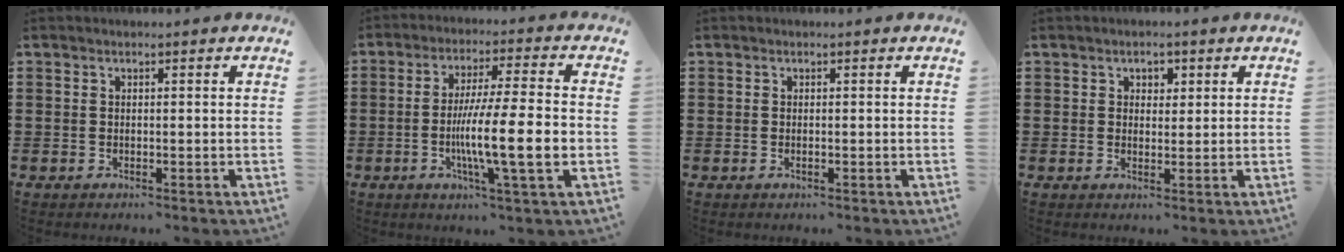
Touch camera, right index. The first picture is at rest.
{"total": 12.2, "force": [-2.6, 1.1, 11.9], "torque": [-0.209, -0.015, -0.051]}
{"total": 0.0}
{"total": 1.6, "force": [0.6, 1.3, 0.6], "torque": [-0.017, 0.009, 0.009]}